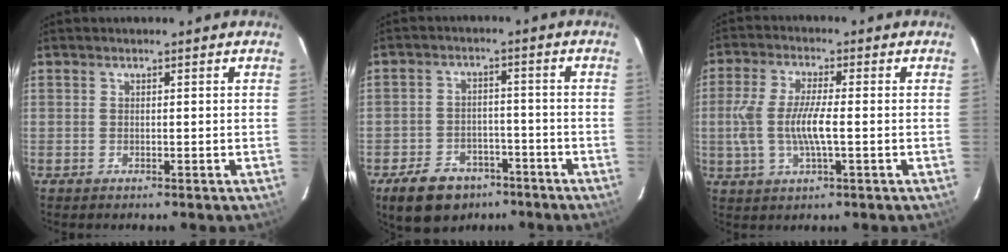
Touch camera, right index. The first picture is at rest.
{"total": 11.7, "force": [-7.7, 7.5, 4.7], "torque": [-0.122, 0.014, -0.106]}
{"total": 8.8, "force": [-1.0, 2.0, 8.5], "torque": [-0.171, -0.001, -0.020]}